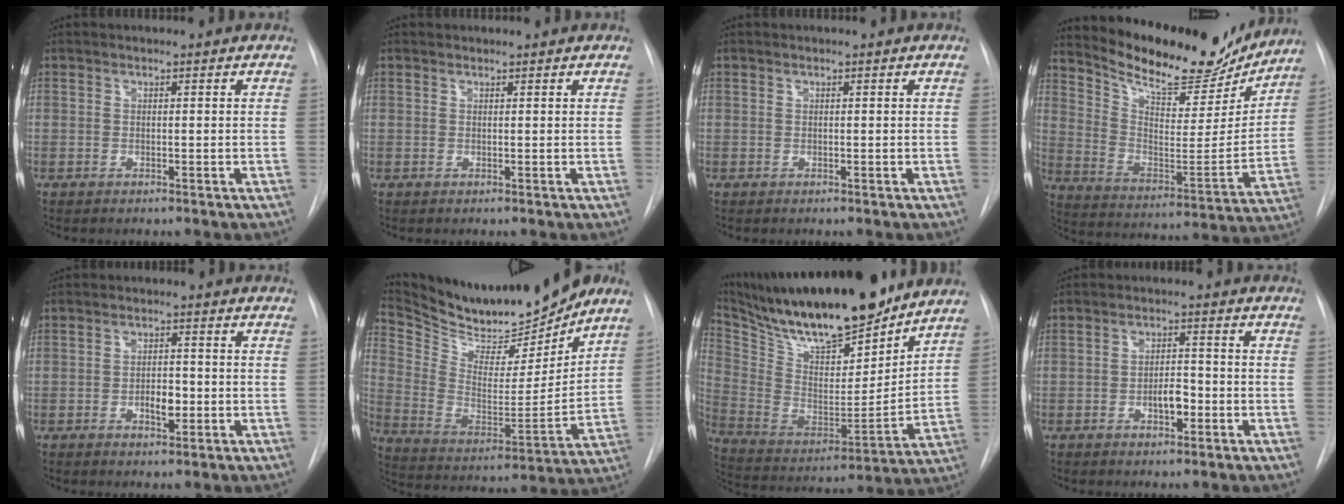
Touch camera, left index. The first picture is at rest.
{"total": 0.0}
{"total": 0.0}
{"total": 20.3, "force": [18.1, 5.5, 7.3], "torque": [-0.123, -0.031, 0.271]}
{"total": 3.5, "force": [-1.6, 1.5, 2.7], "torque": [-0.041, -0.002, -0.023]}
{"total": 18.5, "force": [16.9, 4.4, 6.1], "torque": [-0.117, -0.032, 0.280]}
{"total": 26.0, "force": [21.6, 5.3, 13.4], "torque": [-0.255, -0.019, 0.354]}
{"total": 3.7, "force": [-2.0, 1.4, 2.8], "torque": [-0.041, -0.001, -0.031]}